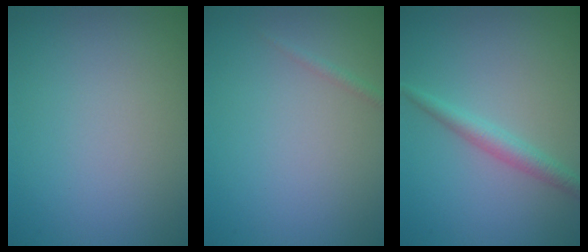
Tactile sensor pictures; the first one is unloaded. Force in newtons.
{"total": 0.7, "press": 0.7, "slide": 0.0}
{"total": 2.2, "press": 2.2, "slide": 0.1}